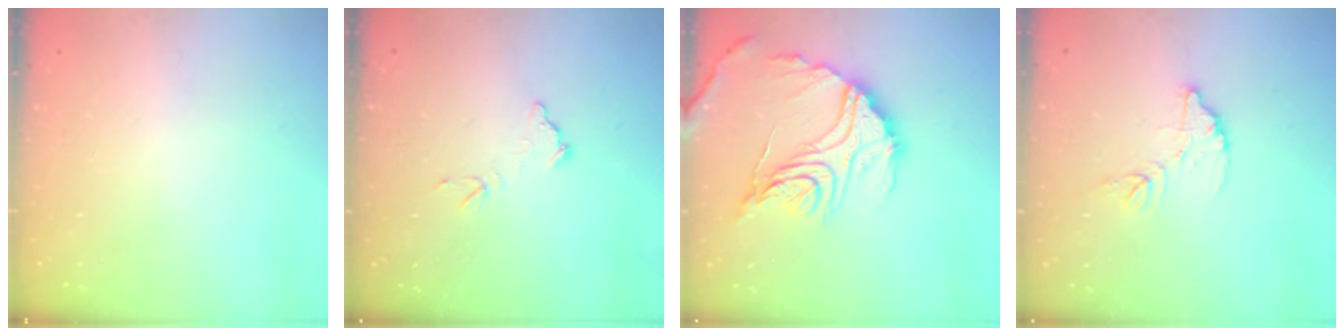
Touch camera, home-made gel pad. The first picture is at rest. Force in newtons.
{"total": 7.4, "press": 7.4, "slide": 0.4}
{"total": 22.4, "press": 22.3, "slide": 2.2}
{"total": 9.6, "press": 9.5, "slide": 0.7}